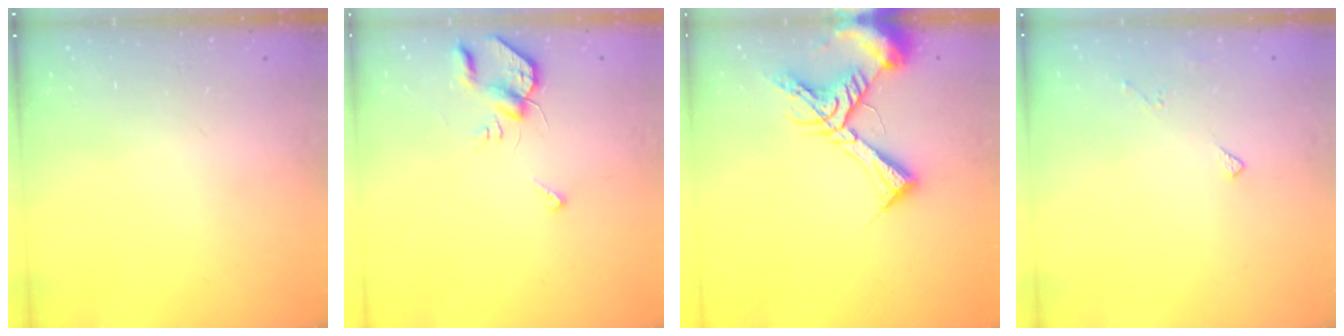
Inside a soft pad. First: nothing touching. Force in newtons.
{"total": 5.7, "press": 5.7, "slide": 0.6}
{"total": 13.0, "press": 12.9, "slide": 1.6}
{"total": 3.4, "press": 3.4, "slide": 0.6}